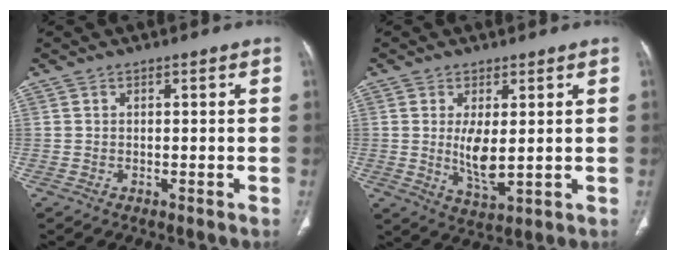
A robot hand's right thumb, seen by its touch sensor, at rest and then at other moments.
{"total": 6.4, "force": [0.6, 2.4, 5.9], "torque": [-0.110, -0.021, 0.019]}